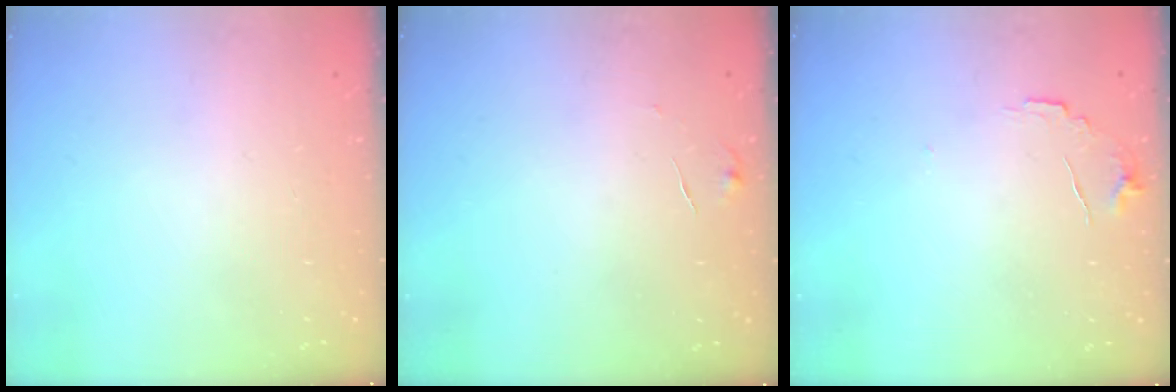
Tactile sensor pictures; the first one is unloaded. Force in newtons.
{"total": 5.4, "press": 5.4, "slide": 0.3}
{"total": 6.3, "press": 6.2, "slide": 0.4}